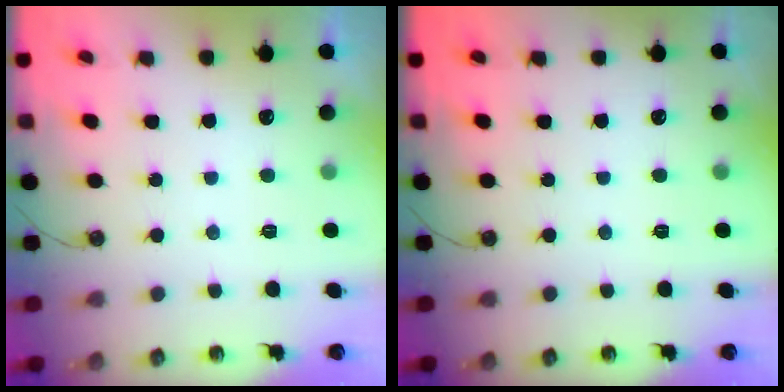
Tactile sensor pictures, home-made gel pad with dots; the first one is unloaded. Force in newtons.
{"total": 0.0}